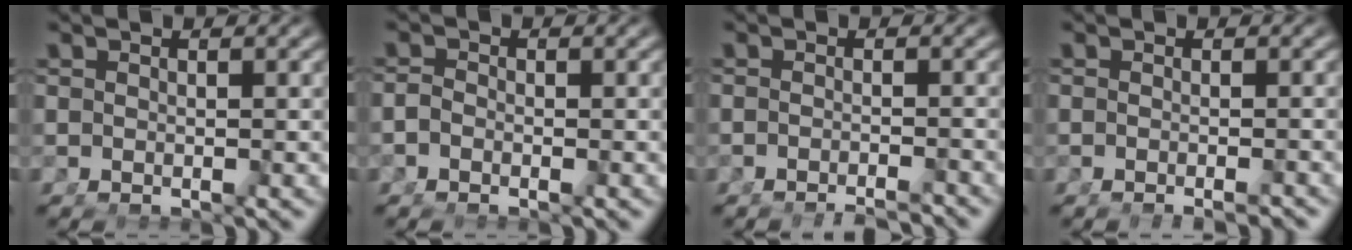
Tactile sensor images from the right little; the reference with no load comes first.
{"total": 1.1, "force": [-0.9, 0.4, 0.5], "torque": [-0.007, -0.005, -0.017]}
{"total": 3.6, "force": [-3.5, 0.3, 0.7], "torque": [-0.002, -0.005, -0.056]}
{"total": 2.3, "force": [-2.1, 0.3, 0.9], "torque": [-0.010, -0.002, -0.029]}